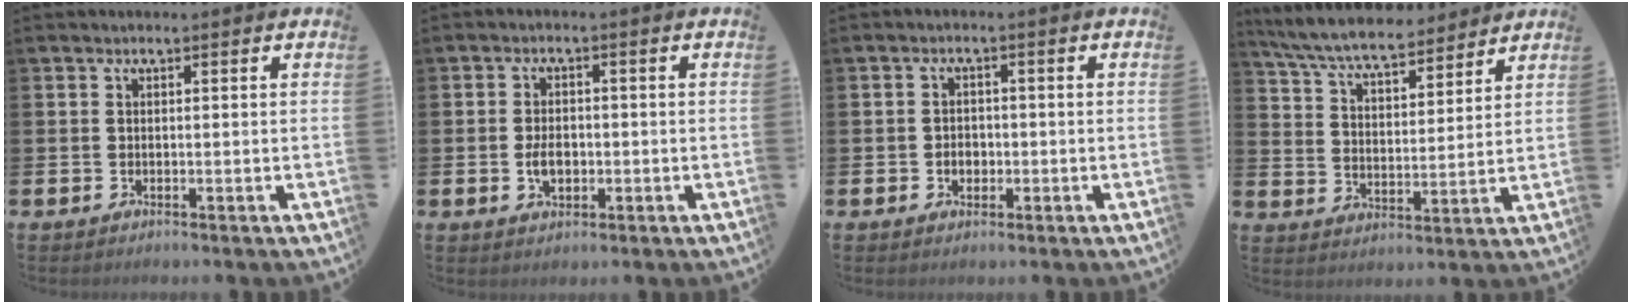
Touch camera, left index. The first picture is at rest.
{"total": 3.2, "force": [-0.5, 2.0, 2.4], "torque": [-0.030, -0.002, -0.014]}
{"total": 2.1, "force": [-0.5, 1.7, 1.1], "torque": [-0.007, -0.001, -0.016]}
{"total": 7.7, "force": [7.2, 1.3, 2.4], "torque": [-0.074, -0.042, 0.126]}